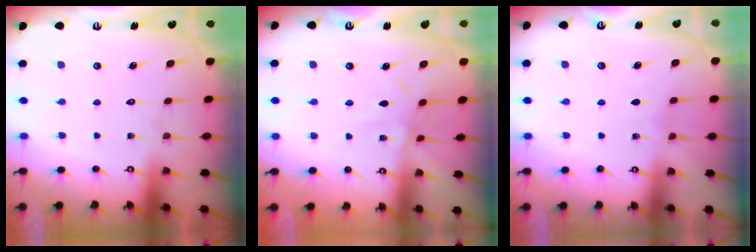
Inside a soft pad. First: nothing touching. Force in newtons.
{"total": 5.8, "press": 5.8, "slide": 0.4}
{"total": 2.0, "press": 2.0, "slide": 0.3}